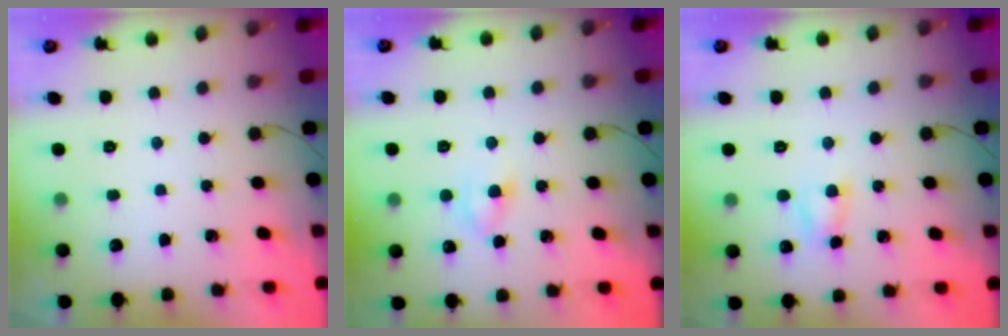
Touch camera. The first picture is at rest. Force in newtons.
{"total": 3.0, "press": 2.8, "slide": 1.2}
{"total": 4.0, "press": 3.9, "slide": 0.9}